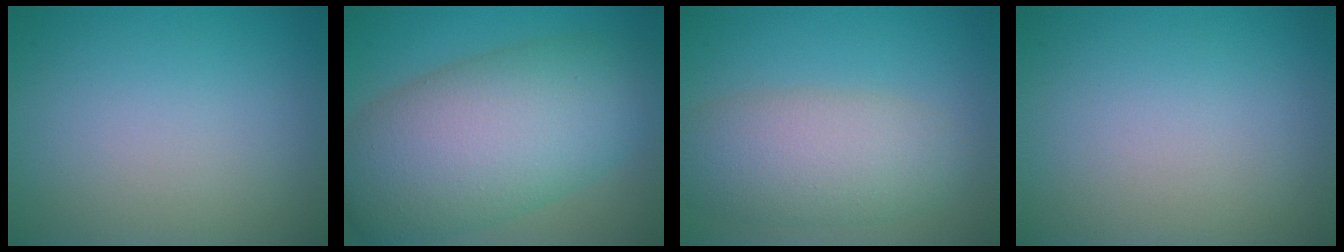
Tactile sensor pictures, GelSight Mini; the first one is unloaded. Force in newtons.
{"total": 12.2, "press": 12.2, "slide": 0.4}
{"total": 5.6, "press": 5.6, "slide": 0.3}
{"total": 0.0}